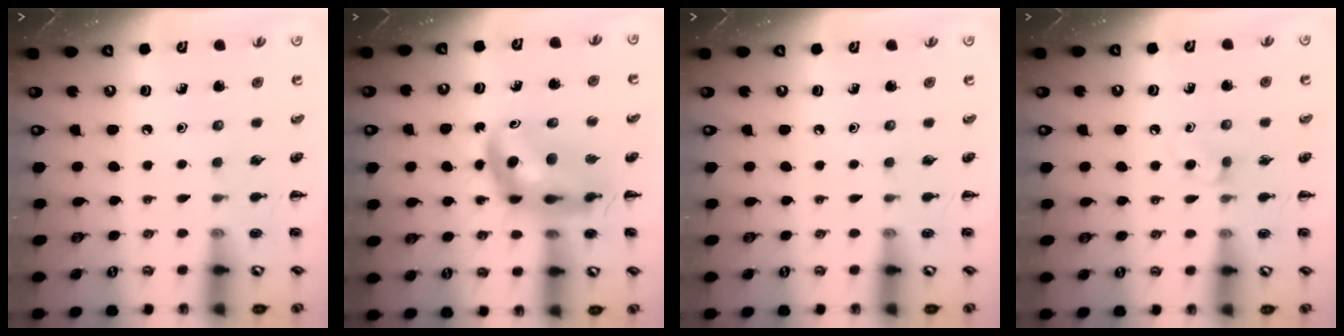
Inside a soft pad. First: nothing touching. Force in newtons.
{"total": 9.5, "press": 9.1, "slide": 2.7}
{"total": 0.0}
{"total": 3.5, "press": 3.3, "slide": 1.4}